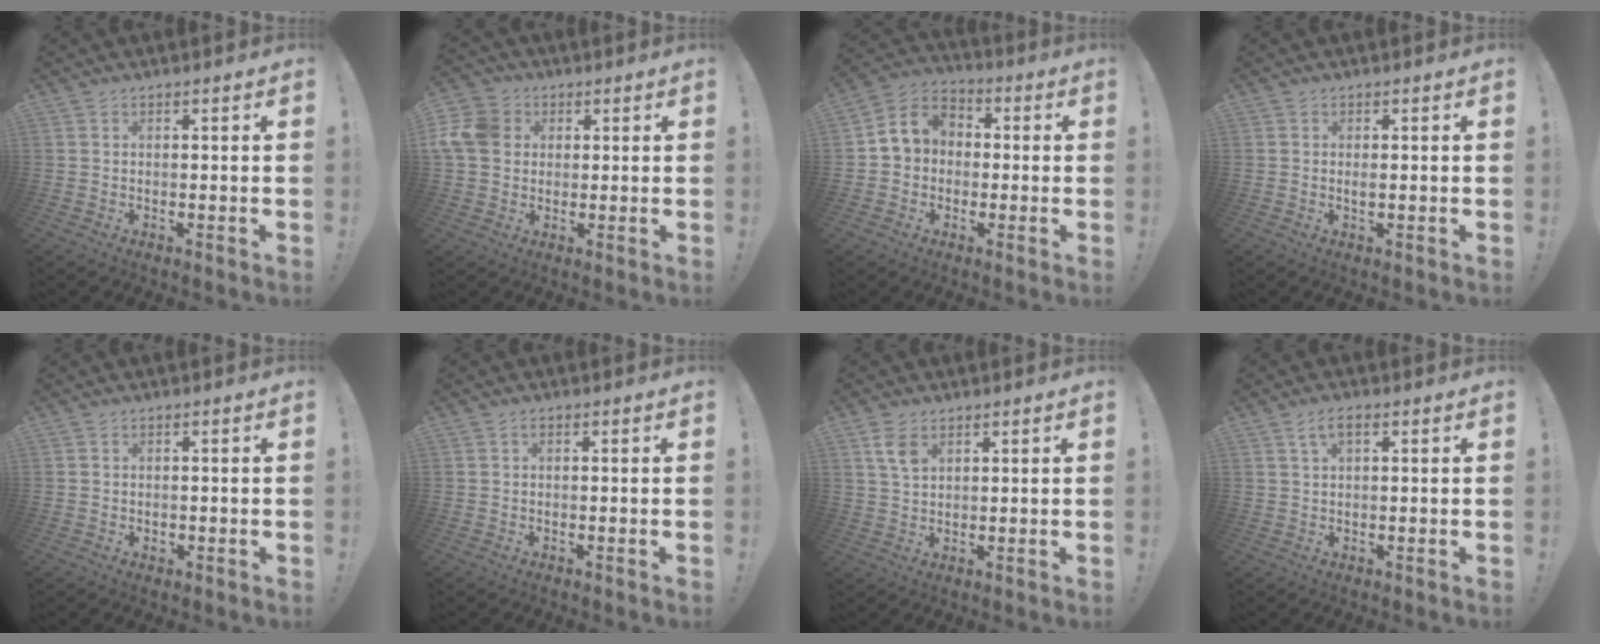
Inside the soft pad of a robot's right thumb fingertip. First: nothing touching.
{"total": 11.5, "force": [2.1, 9.4, 6.4], "torque": [-0.132, 0.005, 0.042]}
{"total": 8.2, "force": [0.4, 7.2, 3.9], "torque": [-0.059, 0.015, 0.013]}
{"total": 1.0, "force": [-0.1, 0.2, 1.0], "torque": [-0.013, -0.003, -0.004]}
{"total": 0.8, "force": [-0.1, 0.8, 0.2], "torque": [-0.003, 0.004, -0.001]}
{"total": 0.7, "force": [-0.1, 0.4, 0.5], "torque": [-0.013, 0.003, -0.002]}
{"total": 5.1, "force": [2.6, 2.9, 3.4], "torque": [-0.056, -0.010, 0.048]}
{"total": 3.7, "force": [1.5, 1.6, 3.0], "torque": [-0.054, 0.002, 0.025]}